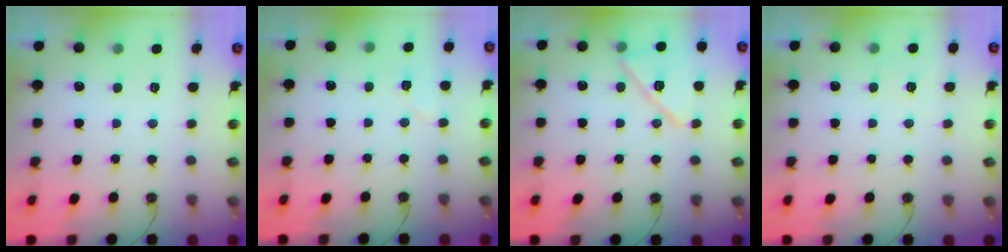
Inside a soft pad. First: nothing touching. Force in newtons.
{"total": 5.9, "press": 5.2, "slide": 2.8}
{"total": 13.7, "press": 13.3, "slide": 3.4}
{"total": 3.6, "press": 3.3, "slide": 1.4}